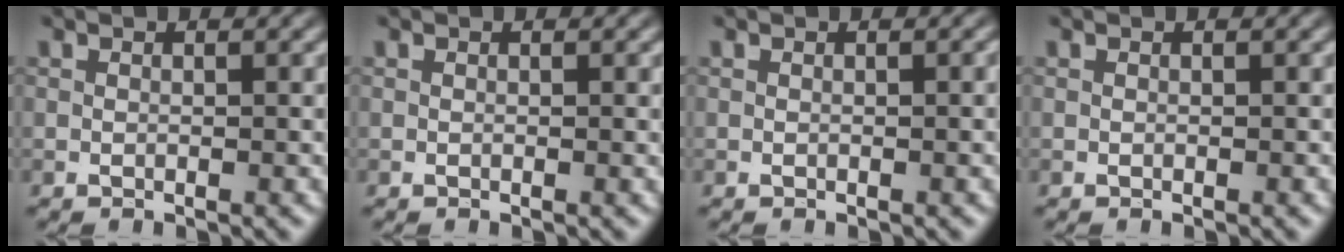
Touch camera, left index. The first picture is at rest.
{"total": 0.0}
{"total": 0.6, "force": [0.0, 0.1, 0.6], "torque": [-0.008, 0.001, 0.000]}
{"total": 0.0}